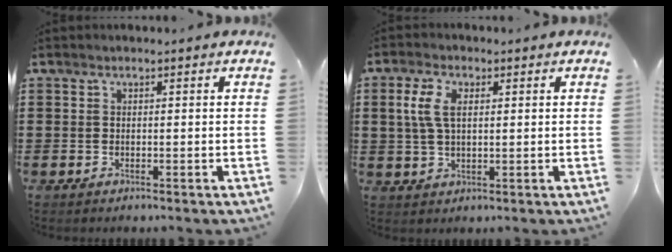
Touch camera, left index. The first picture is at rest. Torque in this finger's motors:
{"motor_torque": [1.18, 0.07, 0.42, 0.15]}